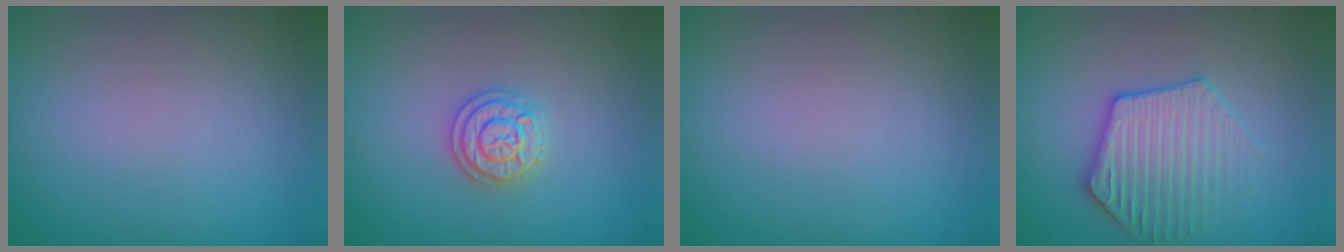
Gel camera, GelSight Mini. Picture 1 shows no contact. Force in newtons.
{"total": 2.3, "press": 2.3, "slide": 0.5}
{"total": 0.0}
{"total": 3.6, "press": 3.5, "slide": 0.6}